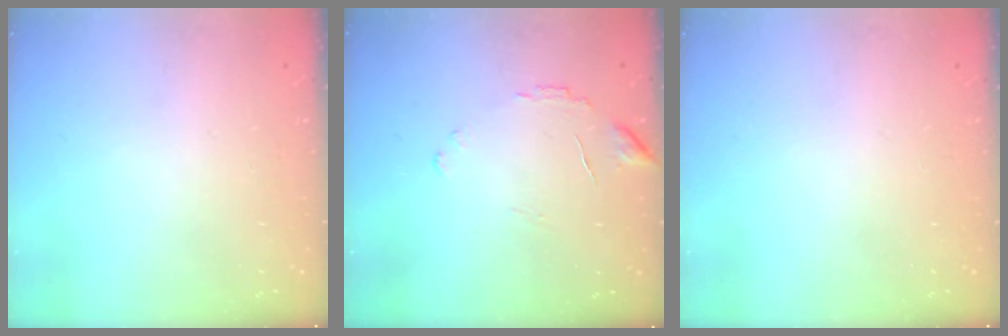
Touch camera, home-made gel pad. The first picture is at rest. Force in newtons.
{"total": 8.4, "press": 8.3, "slide": 0.5}
{"total": 0.0}